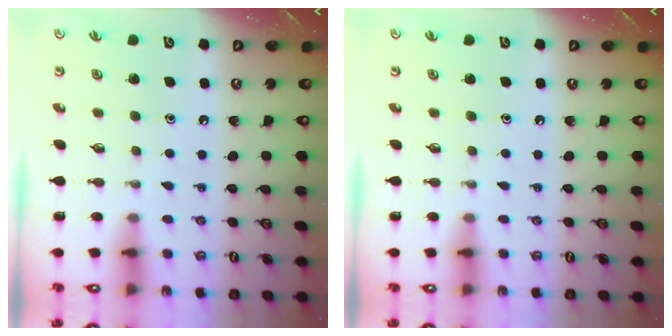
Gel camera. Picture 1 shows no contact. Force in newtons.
{"total": 0.0}